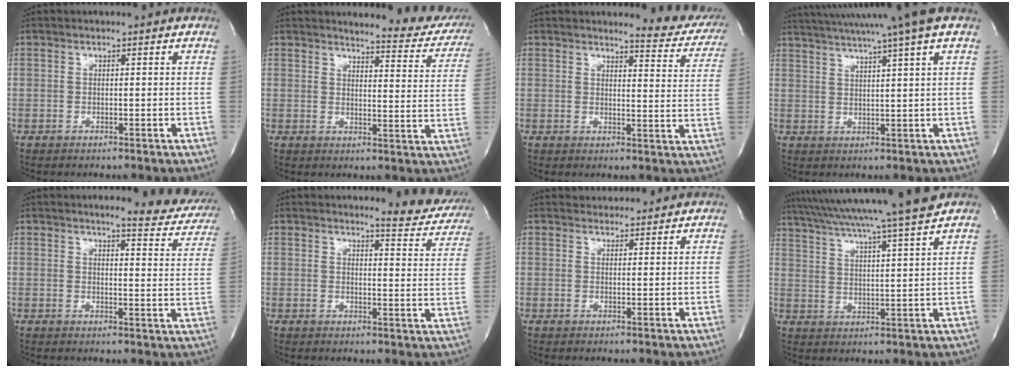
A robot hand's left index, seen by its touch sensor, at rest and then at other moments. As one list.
[{"total": 12.6, "force": [11.9, 2.2, 3.3], "torque": [-0.016, -0.059, 0.111]}, {"total": 9.0, "force": [8.7, 1.6, 1.8], "torque": [-0.001, -0.044, 0.075]}, {"total": 13.9, "force": [11.3, -1.9, 8.0], "torque": [-0.140, 0.003, 0.154]}, {"total": 10.3, "force": [9.5, 1.6, 3.6], "torque": [-0.025, -0.033, 0.086]}, {"total": 8.7, "force": [8.4, 1.4, 2.0], "torque": [-0.008, -0.041, 0.075]}, {"total": 4.2, "force": [4.1, 1.1, 0.3], "torque": [-0.007, 0.019, 0.055]}, {"total": 17.8, "force": [15.6, -1.9, 8.4], "torque": [-0.152, -0.012, 0.227]}]